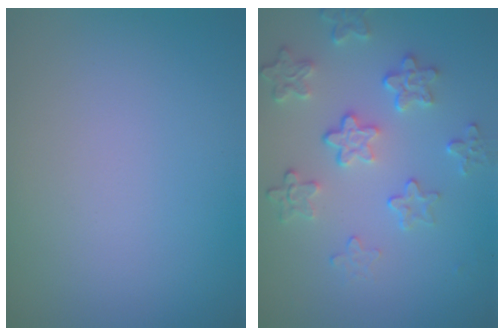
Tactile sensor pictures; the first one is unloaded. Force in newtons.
{"total": 4.1, "press": 3.2, "slide": 2.6}